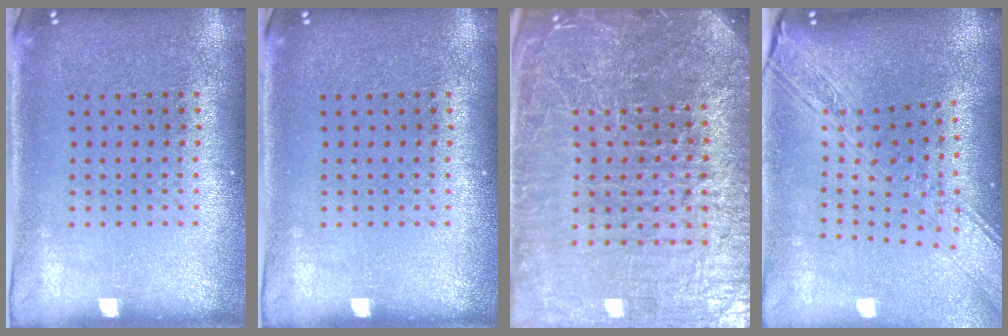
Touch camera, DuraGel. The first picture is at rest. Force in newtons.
{"total": 0.0}
{"total": 6.9, "press": 6.0, "slide": 3.4}
{"total": 3.0, "press": 2.3, "slide": 1.9}